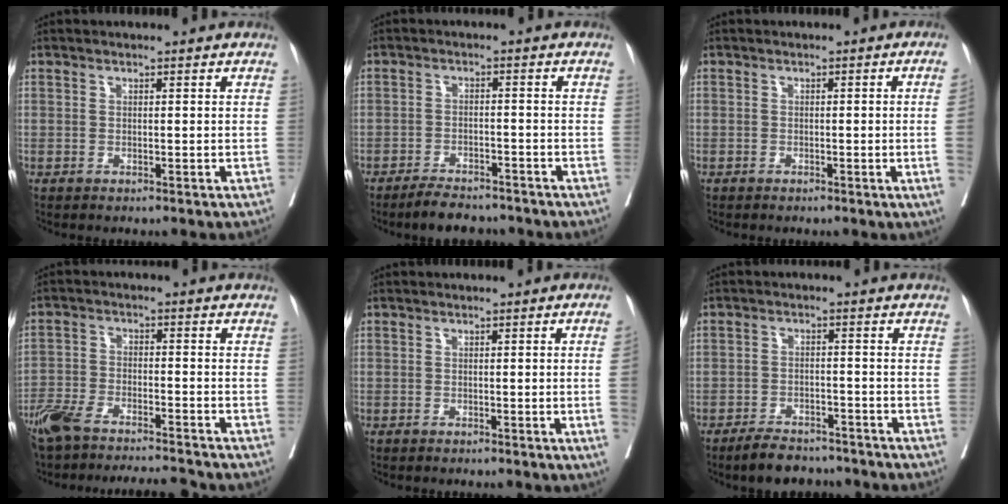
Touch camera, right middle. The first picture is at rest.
{"total": 5.9, "force": [-5.2, 1.6, 2.1], "torque": [-0.039, -0.010, -0.083]}
{"total": 2.9, "force": [-0.5, -1.1, 2.6], "torque": [-0.030, -0.004, -0.006]}
{"total": 11.2, "force": [-9.9, 1.3, 4.9], "torque": [-0.091, -0.003, -0.166]}
{"total": 2.6, "force": [-0.4, -1.0, 2.4], "torque": [-0.027, -0.003, -0.005]}
{"total": 6.1, "force": [-5.4, 2.2, 2.1], "torque": [-0.038, -0.007, -0.085]}